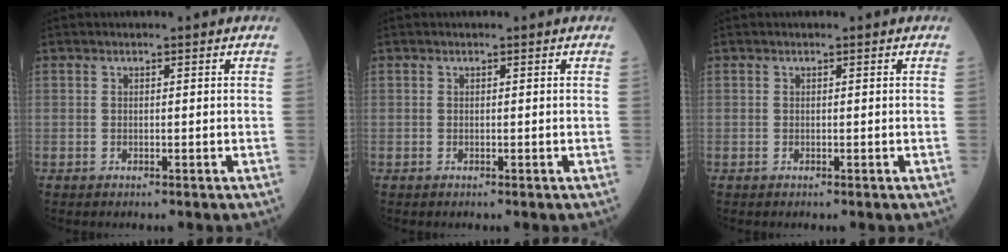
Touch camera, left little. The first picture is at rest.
{"total": 0.0}
{"total": 0.0}